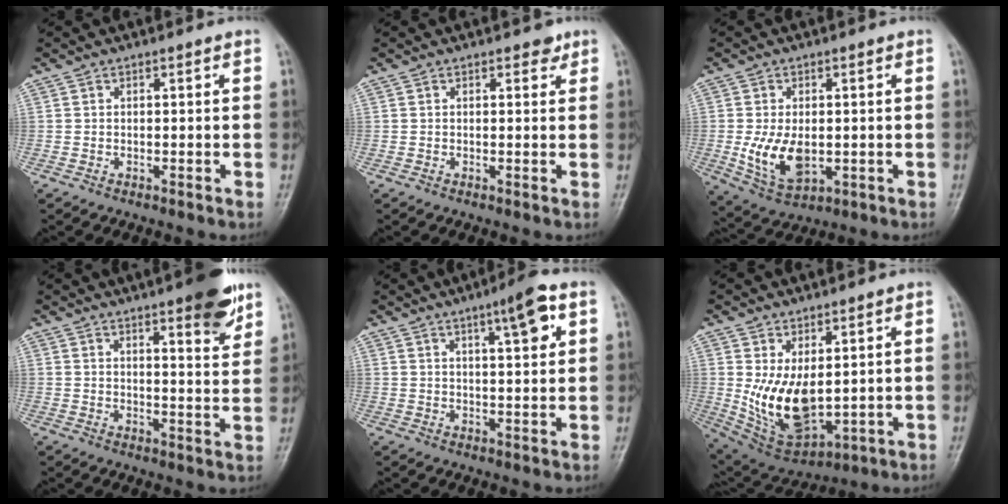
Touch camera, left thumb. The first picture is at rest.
{"total": 1.6, "force": [1.1, 0.9, 0.7], "torque": [0.003, -0.004, 0.009]}
{"total": 9.0, "force": [-0.9, 5.4, 7.2], "torque": [-0.127, -0.013, -0.003]}
{"total": 9.3, "force": [5.9, 2.0, 6.9], "torque": [-0.075, -0.032, 0.077]}
{"total": 7.3, "force": [3.4, 1.4, 6.3], "torque": [-0.088, -0.009, 0.050]}
{"total": 12.5, "force": [1.3, 6.8, 10.4], "torque": [-0.172, -0.027, 0.050]}